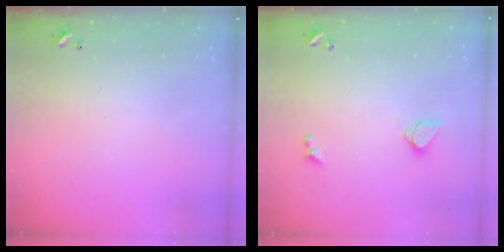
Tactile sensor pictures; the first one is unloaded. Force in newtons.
{"total": 1.5, "press": 1.5, "slide": 0.4}